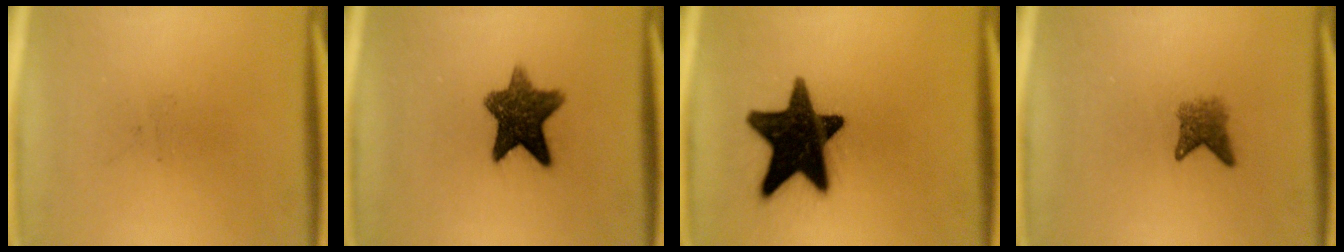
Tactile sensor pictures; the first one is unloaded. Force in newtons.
{"total": 9.9}
{"total": 18.3}
{"total": 2.8}